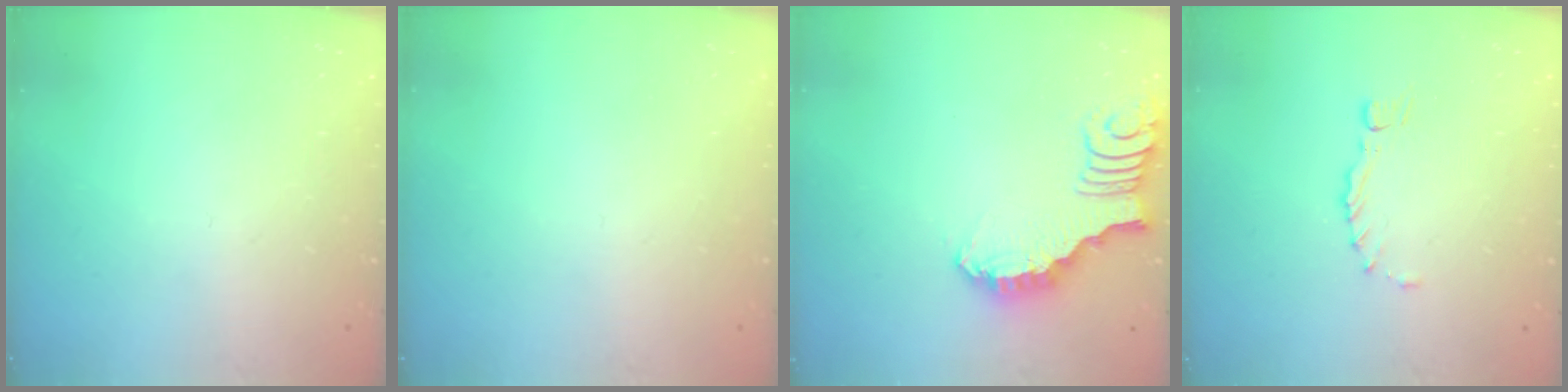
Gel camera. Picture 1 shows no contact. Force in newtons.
{"total": 0.0}
{"total": 2.9, "press": 2.9, "slide": 0.1}
{"total": 0.8, "press": 0.7, "slide": 0.3}